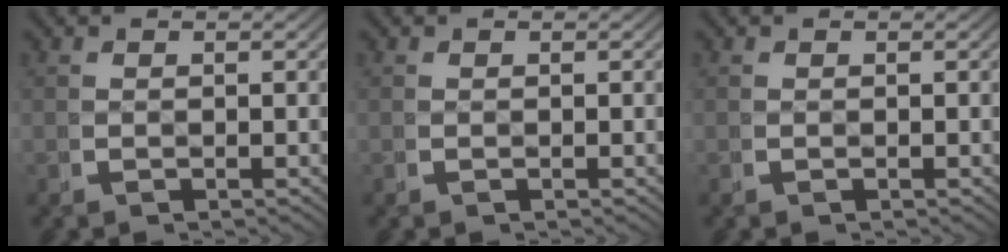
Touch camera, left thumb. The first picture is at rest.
{"total": 0.0}
{"total": 0.0}